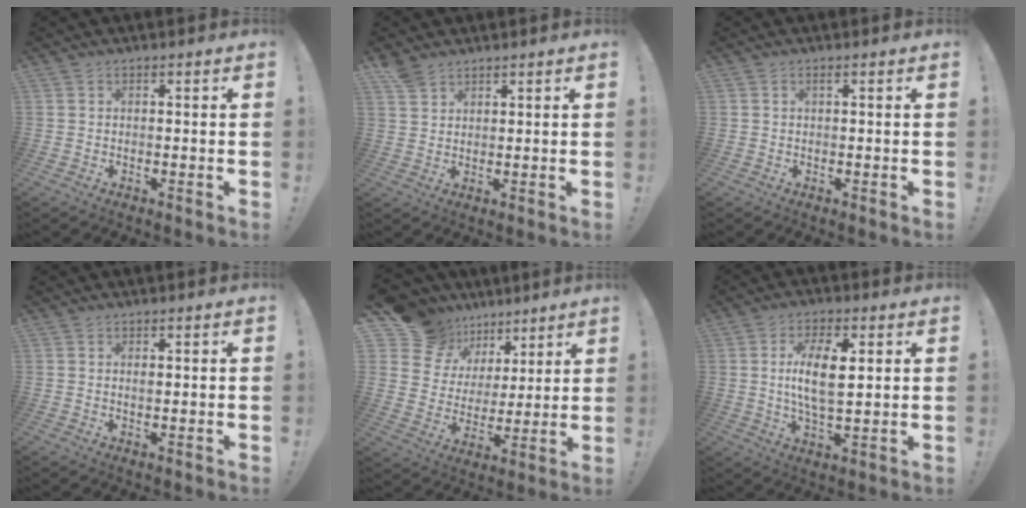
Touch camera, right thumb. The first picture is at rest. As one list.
[{"total": 4.0, "force": [3.1, 2.1, 1.4], "torque": [-0.028, -0.015, 0.060]}, {"total": 0.7, "force": [0.2, -0.2, 0.7], "torque": [-0.011, -0.001, 0.002]}, {"total": 0.6, "force": [0.1, 0.5, -0.1], "torque": [0.001, 0.000, 0.003]}, {"total": 13.8, "force": [9.1, 9.9, 3.1], "torque": [-0.064, -0.060, 0.185]}, {"total": 11.5, "force": [2.0, 4.7, 10.3], "torque": [-0.191, -0.002, 0.030]}]